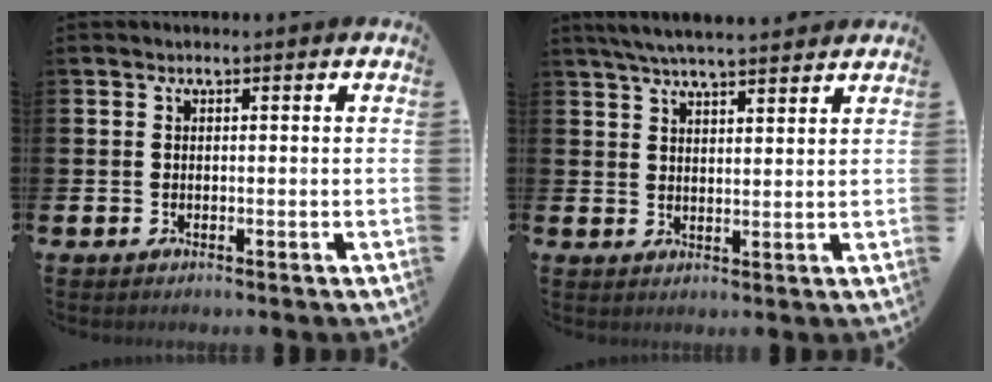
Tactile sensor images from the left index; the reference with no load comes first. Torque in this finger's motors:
{"motor_torque": [0.94, -0.93, 0.71, 0.21]}